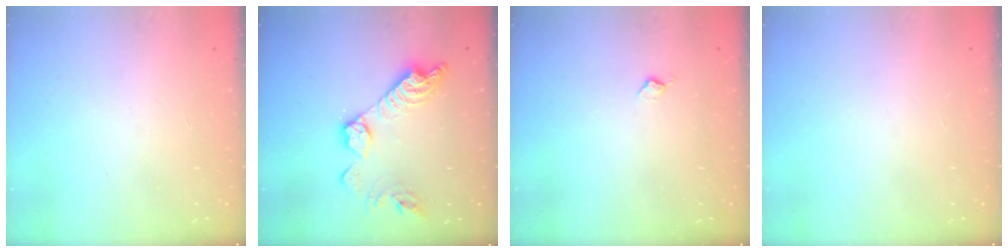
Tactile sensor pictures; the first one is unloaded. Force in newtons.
{"total": 15.4, "press": 15.4, "slide": 1.1}
{"total": 4.1, "press": 4.0, "slide": 0.5}
{"total": 0.0}